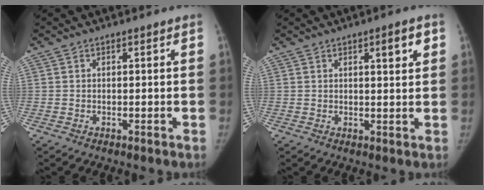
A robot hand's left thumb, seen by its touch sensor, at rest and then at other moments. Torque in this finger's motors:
{"motor_torque": [-0.05, 0.05, 0.60, -0.14, 0.01]}